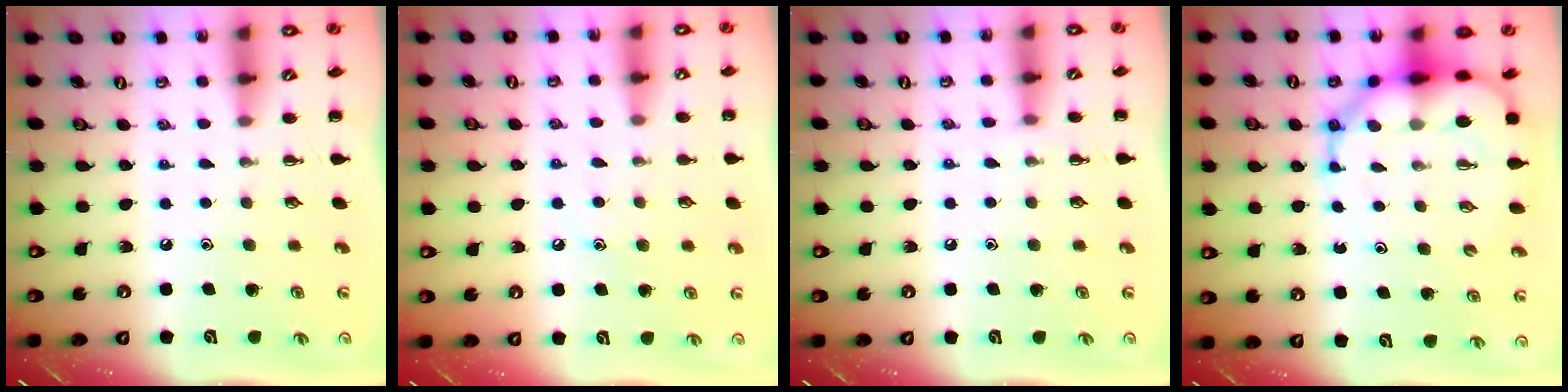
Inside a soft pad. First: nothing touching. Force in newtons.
{"total": 6.8, "press": 6.6, "slide": 1.7}
{"total": 7.0, "press": 6.6, "slide": 2.3}
{"total": 12.5, "press": 12.0, "slide": 3.5}